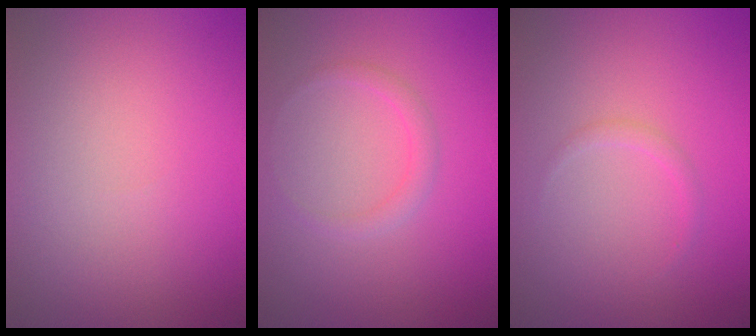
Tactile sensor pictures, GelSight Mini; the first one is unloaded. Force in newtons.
{"total": 1.3, "press": 1.3, "slide": 0.1}
{"total": 0.8, "press": 0.8, "slide": 0.1}